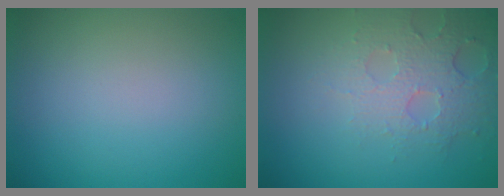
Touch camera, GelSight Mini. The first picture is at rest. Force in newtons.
{"total": 3.7, "press": 3.4, "slide": 1.5}